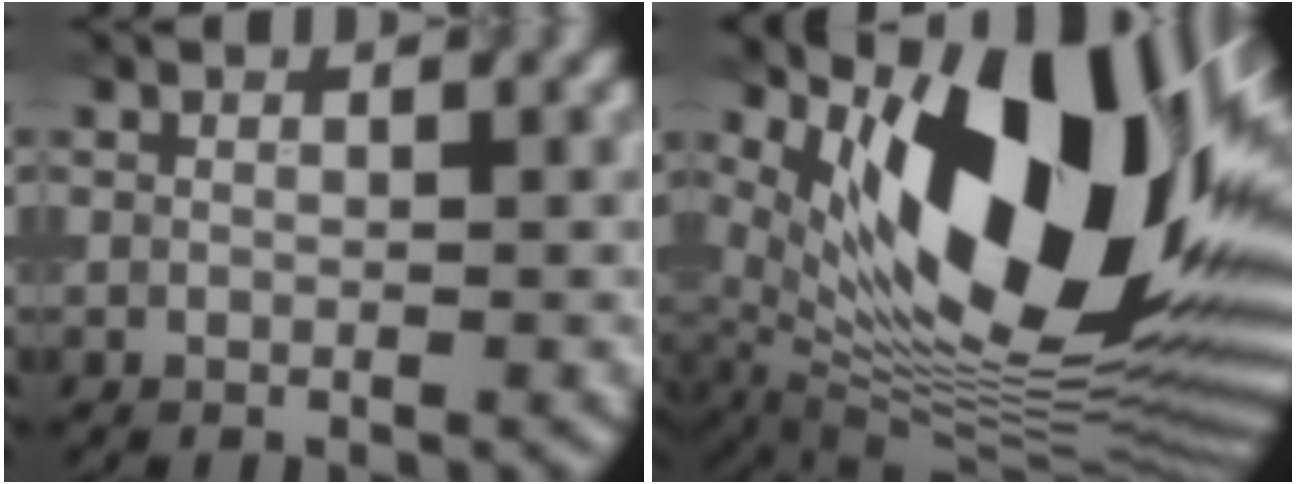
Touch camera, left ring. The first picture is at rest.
{"total": 18.6, "force": [6.4, 7.8, 15.5], "torque": [-0.230, 0.002, 0.111]}